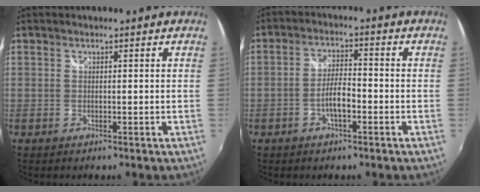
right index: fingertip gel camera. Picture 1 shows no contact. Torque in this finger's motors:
{"motor_torque": [0.91, -0.50, 0.49, 0.09]}